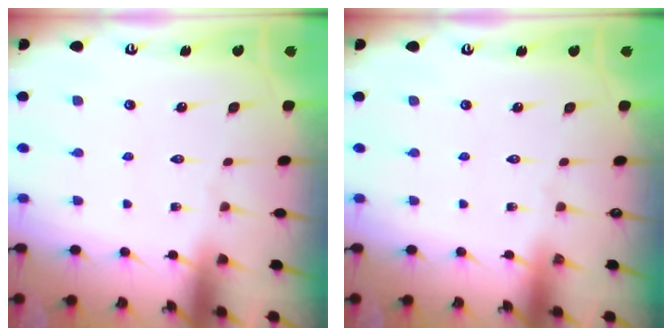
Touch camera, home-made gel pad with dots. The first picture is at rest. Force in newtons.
{"total": 0.0}